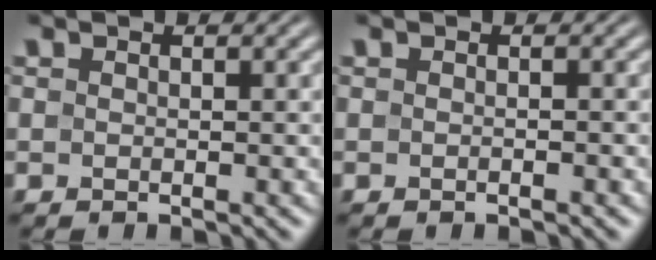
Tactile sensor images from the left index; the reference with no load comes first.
{"total": 0.8, "force": [-0.3, 0.2, 0.7], "torque": [-0.009, -0.001, -0.008]}